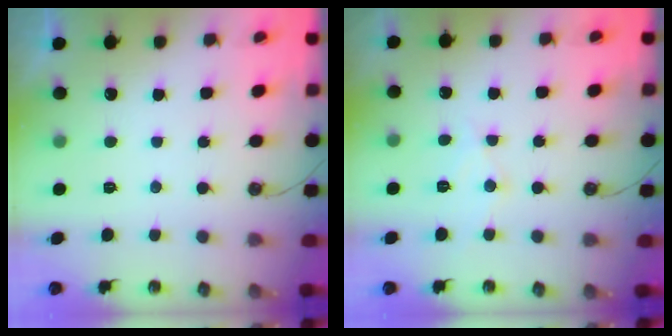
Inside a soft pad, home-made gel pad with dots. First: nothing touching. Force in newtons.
{"total": 8.0, "press": 8.0, "slide": 0.6}